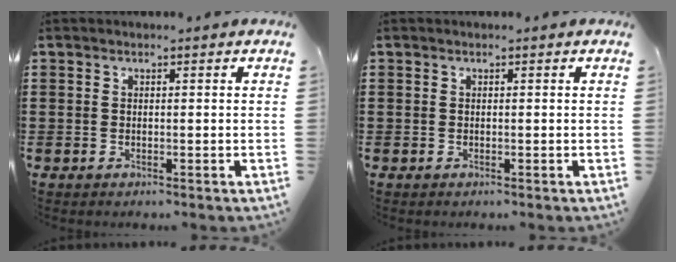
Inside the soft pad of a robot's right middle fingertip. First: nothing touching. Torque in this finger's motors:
{"motor_torque": [-0.05, 0.04, 0.28, -0.01]}